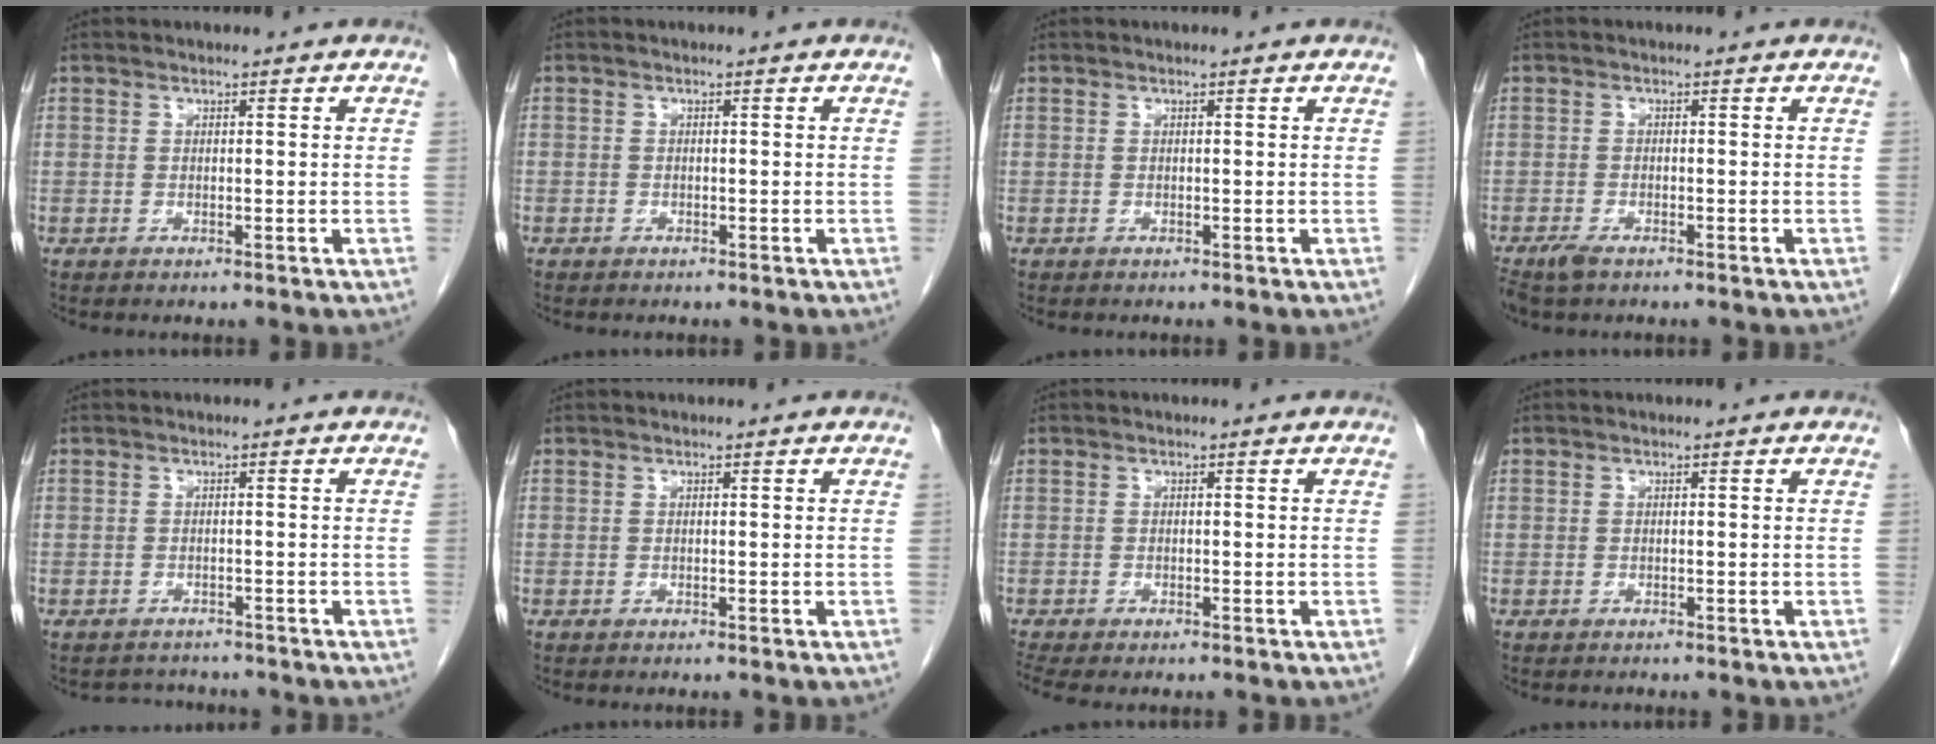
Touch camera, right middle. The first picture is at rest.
{"total": 0.7, "force": [-0.4, 0.5, 0.0], "torque": [-0.005, 0.003, -0.009]}
{"total": 0.0}
{"total": 3.2, "force": [-2.2, 1.2, 1.9], "torque": [-0.042, -0.007, -0.036]}
{"total": 2.4, "force": [-2.1, 0.7, -0.7], "torque": [0.007, -0.003, -0.034]}
{"total": 0.0}
{"total": 3.2, "force": [-2.7, 0.9, 1.5], "torque": [-0.028, -0.009, -0.043]}
{"total": 2.6, "force": [-2.4, 0.4, -0.9], "torque": [0.011, -0.008, -0.038]}